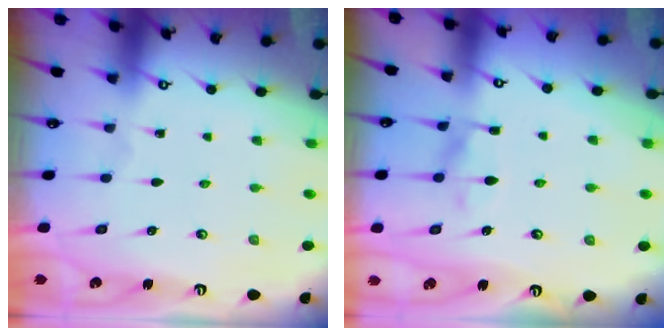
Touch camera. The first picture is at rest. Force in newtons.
{"total": 7.6, "press": 7.5, "slide": 0.7}